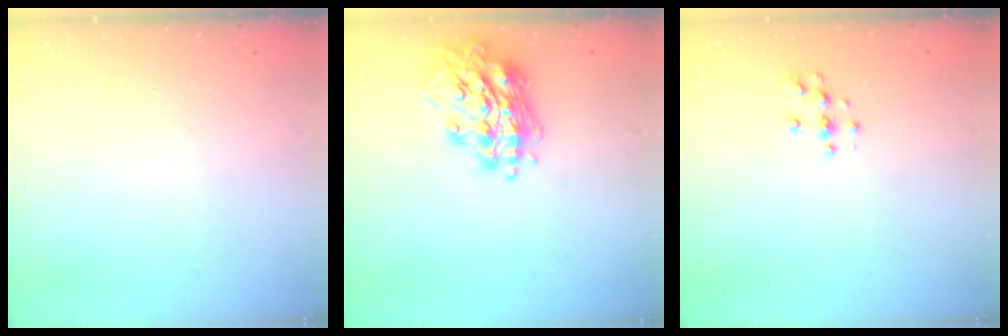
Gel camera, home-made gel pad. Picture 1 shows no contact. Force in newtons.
{"total": 17.4, "press": 17.4, "slide": 1.4}
{"total": 3.9, "press": 3.9, "slide": 0.4}